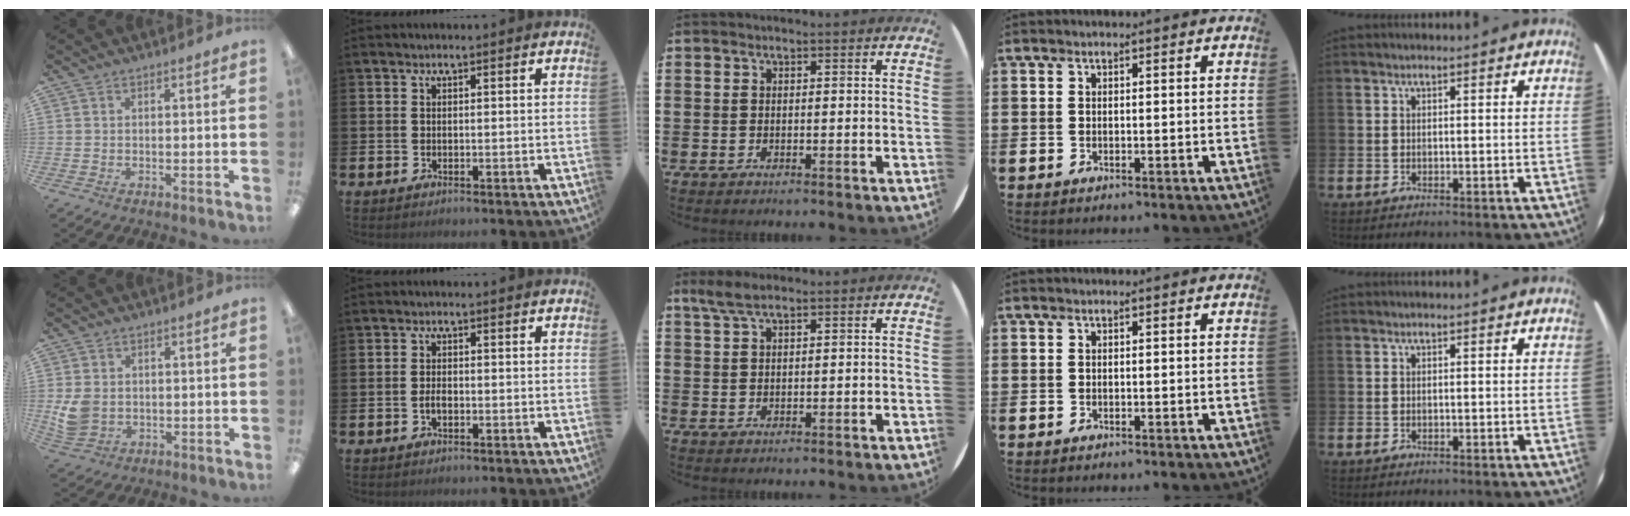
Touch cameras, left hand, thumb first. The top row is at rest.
{"thumb": {"total": 5.6, "force": [0.3, 4.8, 3.0], "torque": [-0.061, 0.004, 0.008]}, "index": {"total": 1.5, "force": [-0.4, 0.9, 1.2], "torque": [-0.017, 0.000, -0.010]}, "middle": {"total": 2.9, "force": [2.2, 0.8, 1.7], "torque": [-0.039, 0.004, 0.040]}}